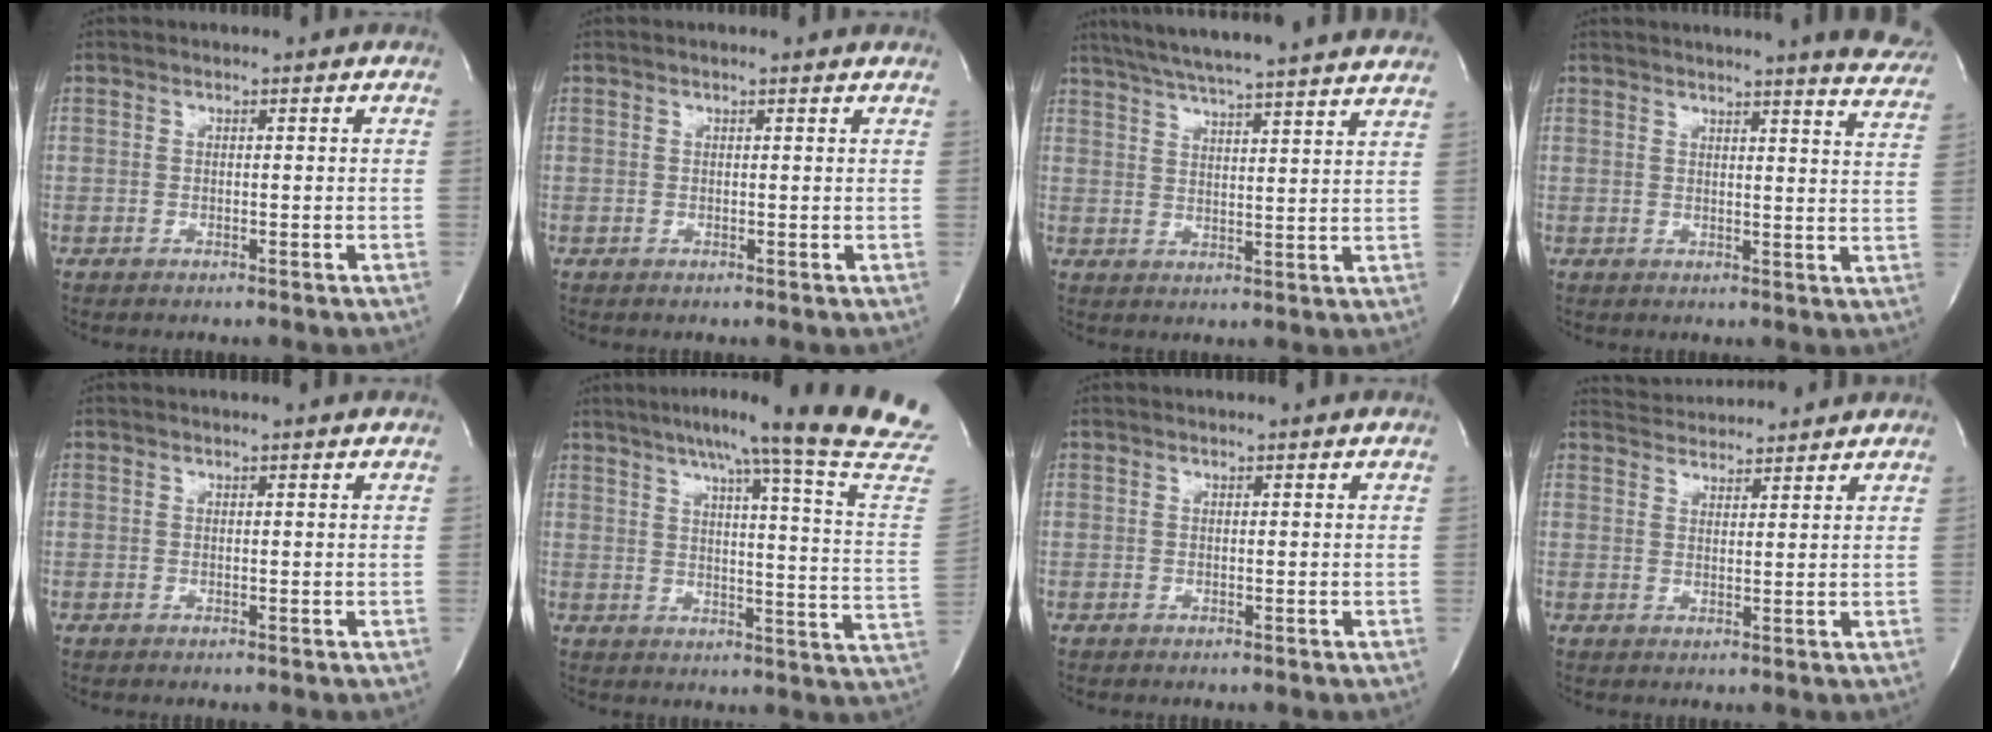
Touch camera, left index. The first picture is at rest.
{"total": 1.5, "force": [1.3, -0.1, 0.6], "torque": [-0.018, 0.008, 0.014]}
{"total": 25.0, "force": [22.4, 0.3, 11.2], "torque": [-0.187, -0.002, 0.293]}
{"total": 14.0, "force": [12.8, 0.2, 5.5], "torque": [-0.062, -0.061, 0.127]}
{"total": 2.2, "force": [2.1, -0.4, 0.5], "torque": [-0.014, 0.006, 0.022]}
{"total": 22.5, "force": [18.8, -3.0, 11.8], "torque": [-0.178, -0.075, 0.229]}
{"total": 1.5, "force": [1.4, -0.3, 0.3], "torque": [-0.013, 0.003, 0.016]}
{"total": 7.6, "force": [7.5, 0.5, 1.0], "torque": [-0.025, 0.026, 0.109]}